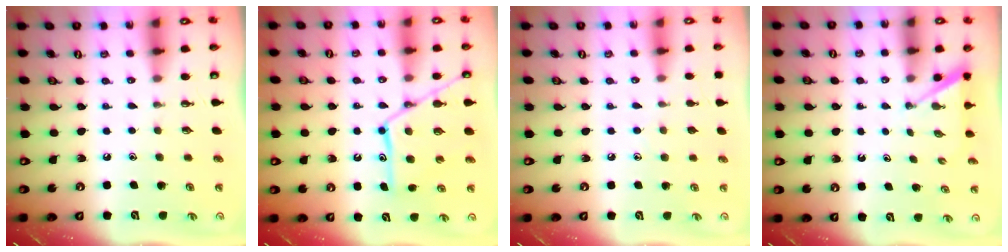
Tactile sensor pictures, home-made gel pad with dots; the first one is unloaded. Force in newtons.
{"total": 15.3, "press": 15.3, "slide": 1.5}
{"total": 5.2, "press": 5.2, "slide": 0.5}
{"total": 2.3, "press": 2.3, "slide": 0.3}